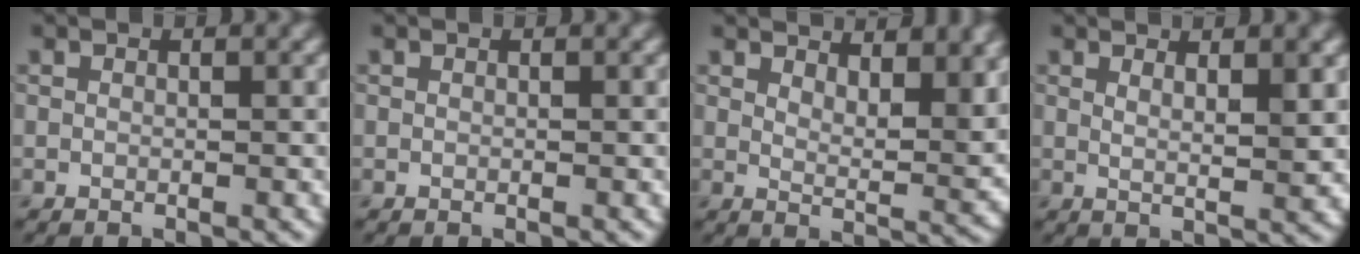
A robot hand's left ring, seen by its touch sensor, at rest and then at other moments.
{"total": 0.0}
{"total": 7.2, "force": [5.2, 2.3, 4.4], "torque": [-0.060, 0.003, 0.073]}
{"total": 3.7, "force": [1.9, 0.9, 3.1], "torque": [-0.030, -0.001, 0.027]}